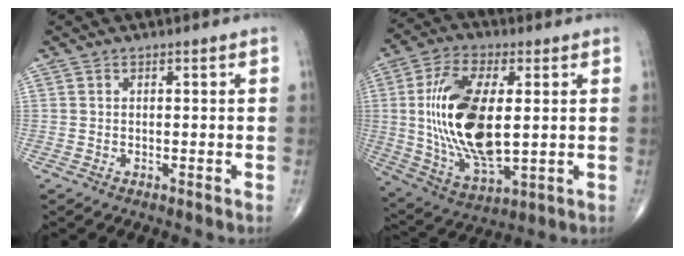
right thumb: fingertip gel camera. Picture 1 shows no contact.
{"total": 20.3, "force": [1.6, 9.4, 17.9], "torque": [-0.346, -0.015, 0.035]}